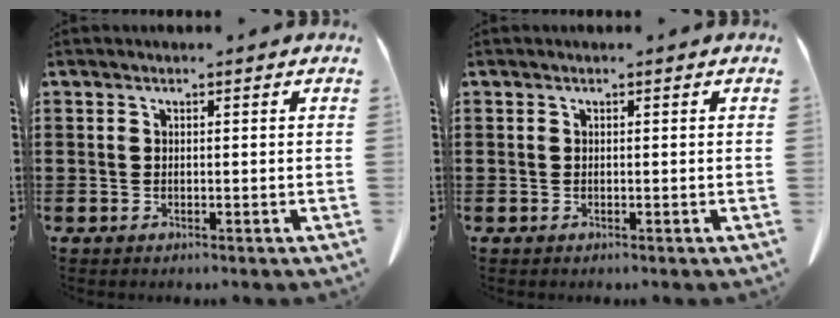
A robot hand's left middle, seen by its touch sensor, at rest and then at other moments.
{"total": 0.0}